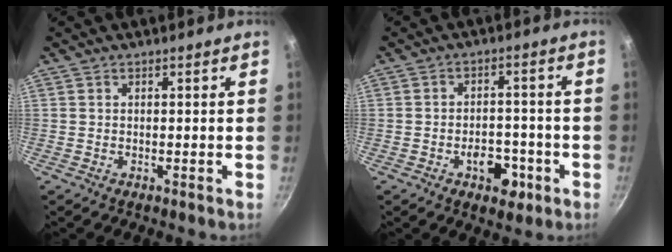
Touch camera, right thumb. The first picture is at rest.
{"total": 7.5, "force": [-3.4, 4.6, 4.9], "torque": [-0.041, 0.021, -0.047]}